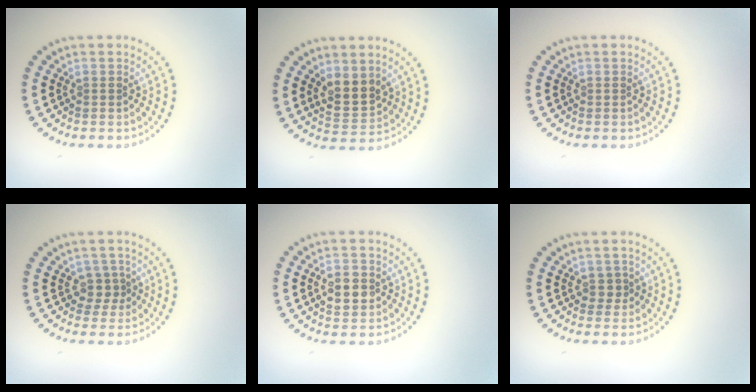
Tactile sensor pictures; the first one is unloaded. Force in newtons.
{"total": 3.2, "press": 3.0, "slide": 1.1}
{"total": 0.0}
{"total": 1.8, "press": 1.2, "slide": 1.3}
{"total": 3.1, "press": 3.0, "slide": 0.2}
{"total": 1.0, "press": 0.8, "slide": 0.6}